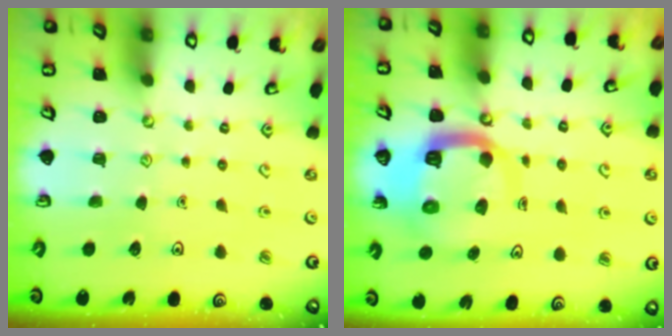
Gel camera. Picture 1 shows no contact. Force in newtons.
{"total": 10.6, "press": 10.6, "slide": 1.3}